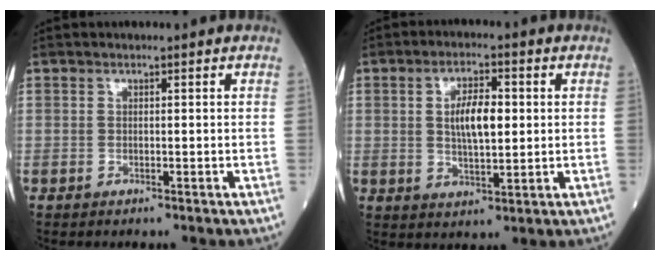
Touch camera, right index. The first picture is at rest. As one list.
[{"total": 6.9, "force": [0.9, 2.4, 6.4], "torque": [-0.118, 0.007, 0.018]}]